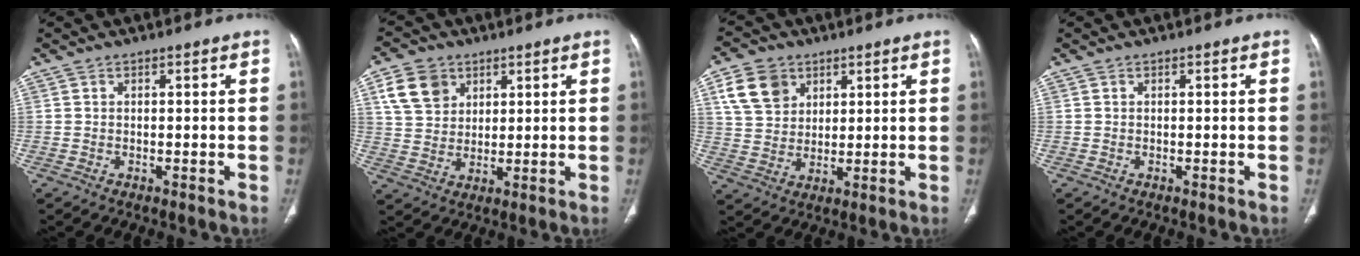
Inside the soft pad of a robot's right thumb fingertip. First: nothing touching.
{"total": 8.9, "force": [4.1, 6.8, 4.0], "torque": [-0.054, -0.011, 0.084]}
{"total": 9.7, "force": [4.5, 7.3, 4.5], "torque": [-0.063, -0.011, 0.091]}
{"total": 0.0}